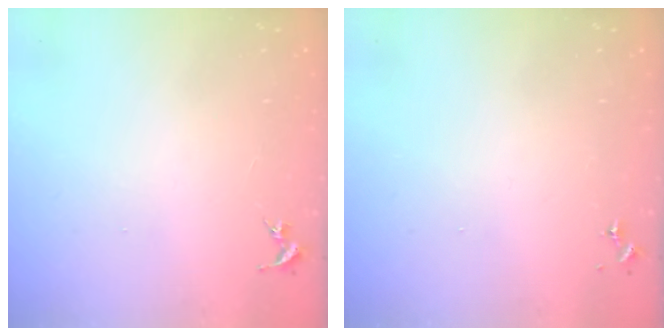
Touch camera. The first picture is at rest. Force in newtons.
{"total": 0.0}